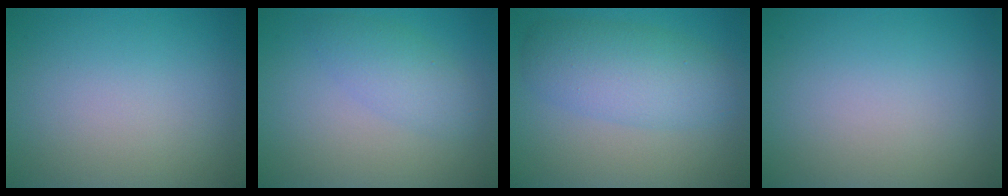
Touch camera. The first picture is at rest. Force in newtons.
{"total": 2.7, "press": 2.7, "slide": 0.0}
{"total": 5.2, "press": 5.2, "slide": 0.2}
{"total": 0.0}